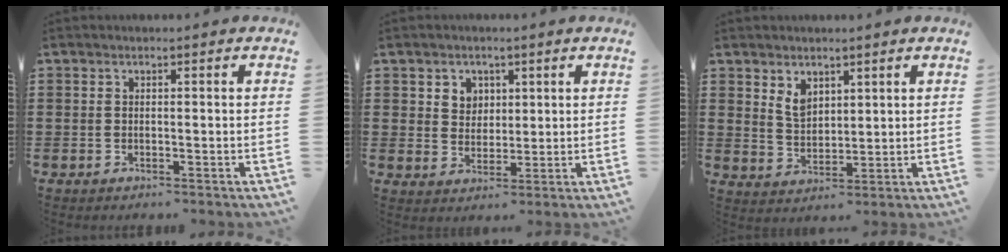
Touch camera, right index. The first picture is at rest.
{"total": 3.6, "force": [1.7, 3.1, 0.7], "torque": [-0.020, 0.009, 0.030]}
{"total": 3.7, "force": [2.4, 2.3, 1.7], "torque": [-0.042, 0.006, 0.044]}